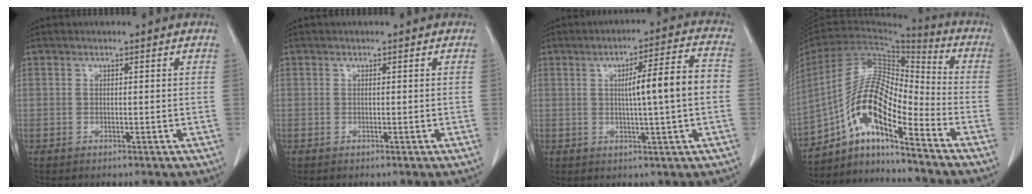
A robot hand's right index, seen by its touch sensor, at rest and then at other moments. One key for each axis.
{"total": 0.0}
{"total": 9.2, "fx": 0.1, "fy": 0.2, "fz": 9.2, "tx": -0.136, "ty": 0.016, "tz": 0.001}
{"total": 14.2, "fx": -8.3, "fy": 3.0, "fz": 11.1, "tx": -0.214, "ty": 0.024, "tz": -0.147}